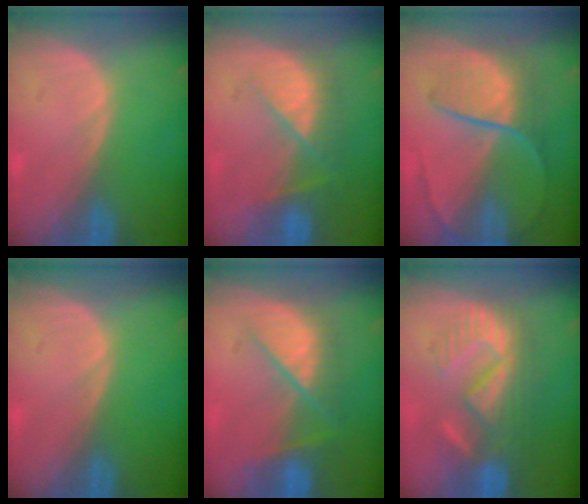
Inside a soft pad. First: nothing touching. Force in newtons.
{"total": 7.6, "press": 6.9, "slide": 3.1}
{"total": 8.1, "press": 7.3, "slide": 3.5}
{"total": 0.0}
{"total": 7.3, "press": 7.3, "slide": 0.3}
{"total": 8.9, "press": 8.7, "slide": 1.9}